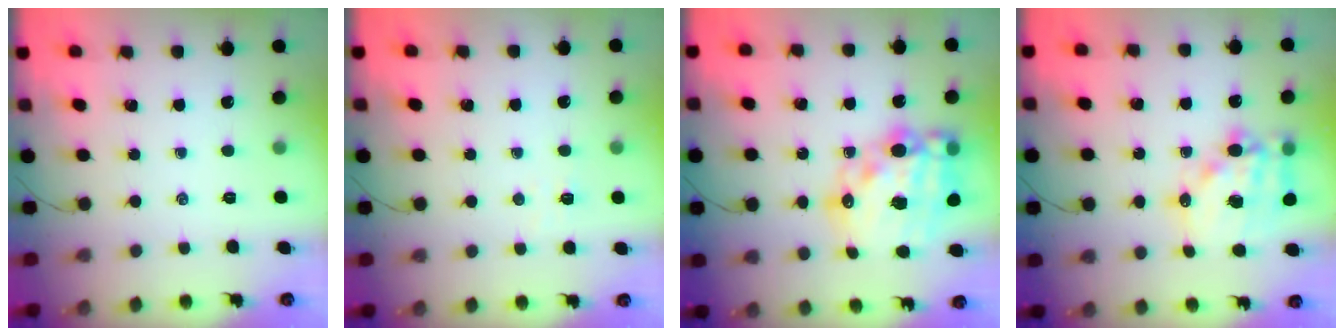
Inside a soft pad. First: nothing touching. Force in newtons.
{"total": 3.1, "press": 2.9, "slide": 0.9}
{"total": 22.1, "press": 21.6, "slide": 4.4}
{"total": 16.2, "press": 15.8, "slide": 3.5}